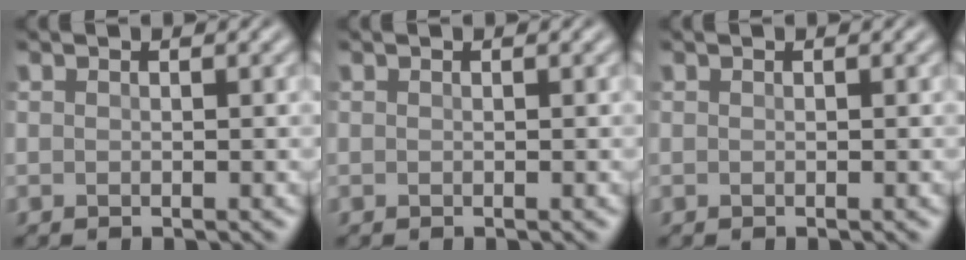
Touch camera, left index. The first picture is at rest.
{"total": 0.0}
{"total": 0.0}